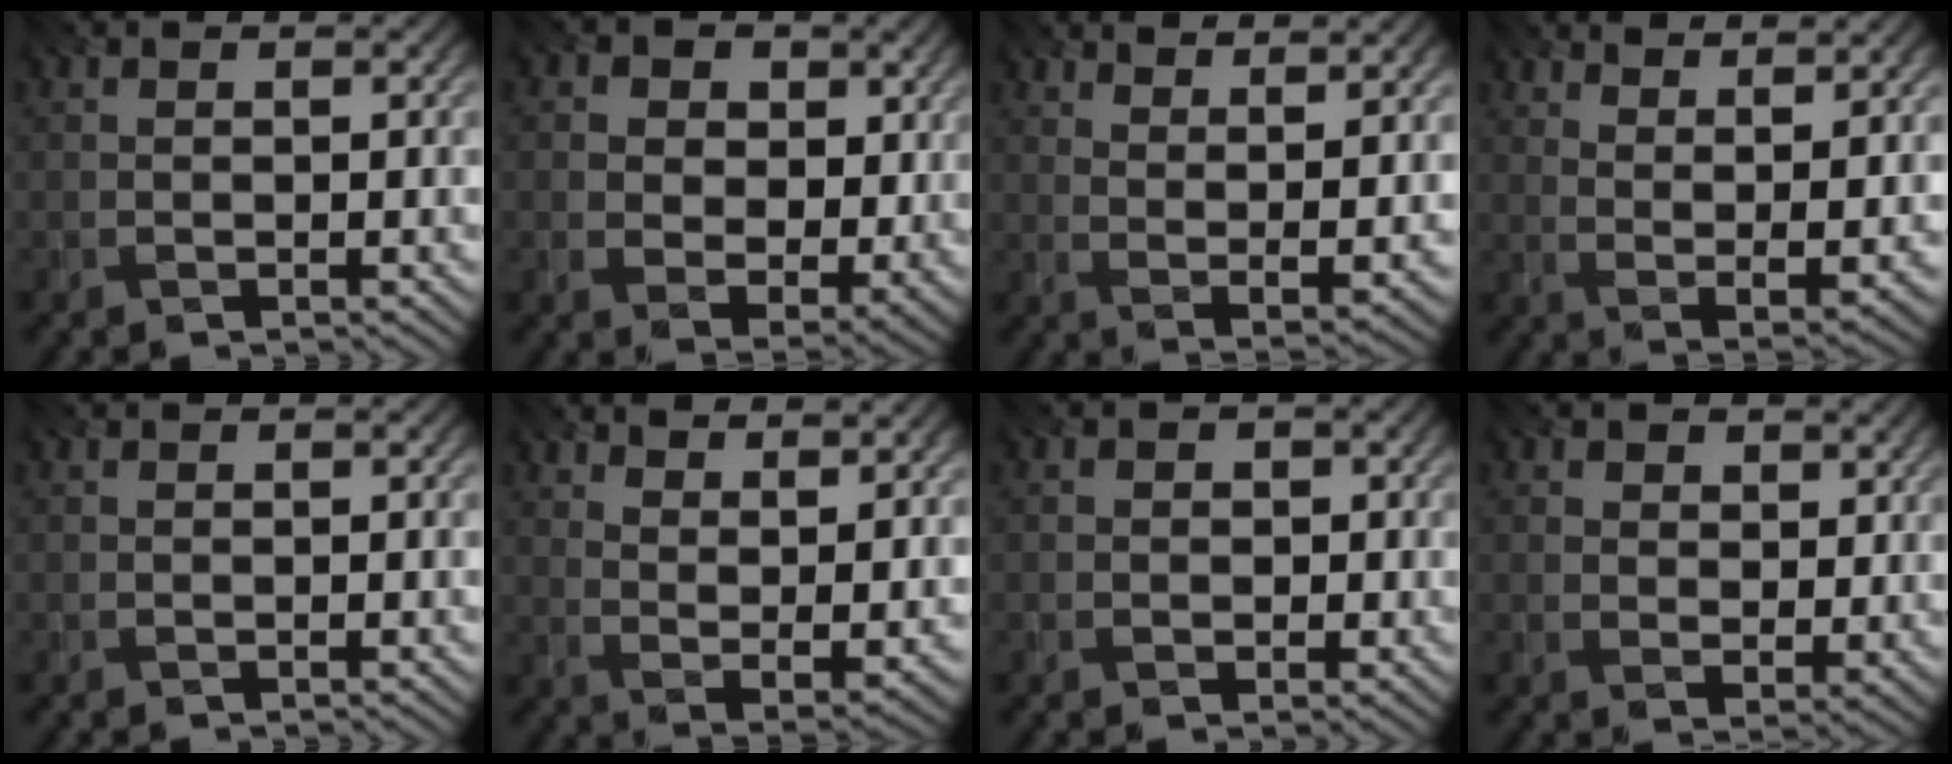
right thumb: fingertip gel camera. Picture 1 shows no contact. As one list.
[{"total": 8.3, "force": [2.3, 6.1, 5.1], "torque": [-0.111, -0.010, 0.034]}, {"total": 8.6, "force": [6.2, 1.9, 5.6], "torque": [-0.103, -0.006, 0.097]}, {"total": 10.1, "force": [6.9, 2.6, 6.9], "torque": [-0.124, 0.000, 0.106]}, {"total": 0.0}, {"total": 11.1, "force": [7.5, 3.7, 7.3], "torque": [-0.135, -0.001, 0.112]}, {"total": 1.6, "force": [-0.2, 1.5, 0.4], "torque": [-0.015, -0.003, -0.009]}, {"total": 4.9, "force": [2.4, 3.3, 2.7], "torque": [-0.067, -0.007, 0.035]}]